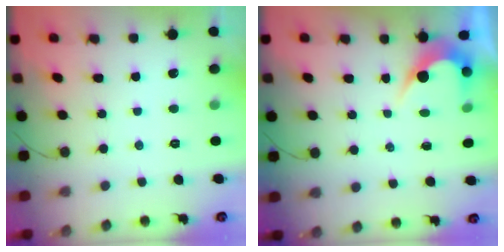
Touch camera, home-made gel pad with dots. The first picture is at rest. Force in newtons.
{"total": 3.4, "press": 3.4, "slide": 0.2}